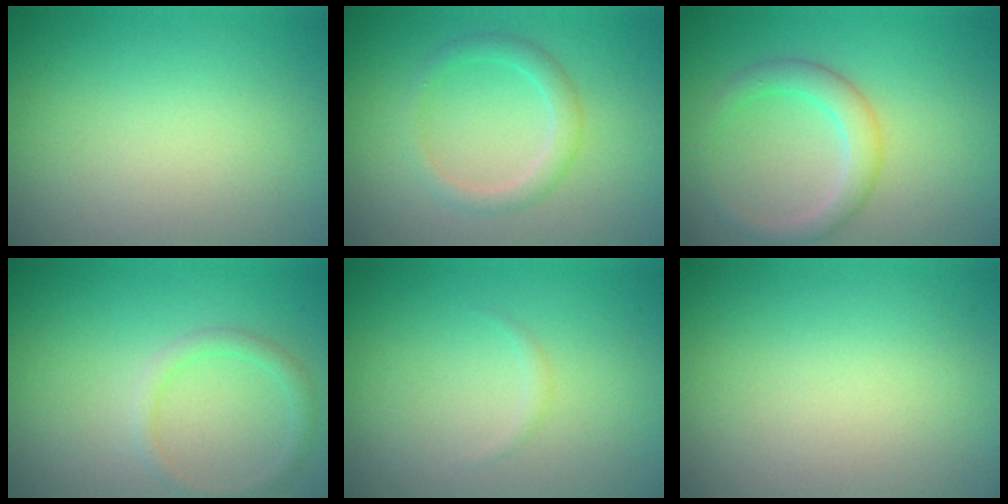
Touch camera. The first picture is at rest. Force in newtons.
{"total": 2.1, "press": 2.1, "slide": 0.1}
{"total": 2.8, "press": 2.8, "slide": 0.2}
{"total": 1.5, "press": 1.5, "slide": 0.1}
{"total": 0.5, "press": 0.5, "slide": 0.0}
{"total": 0.0}